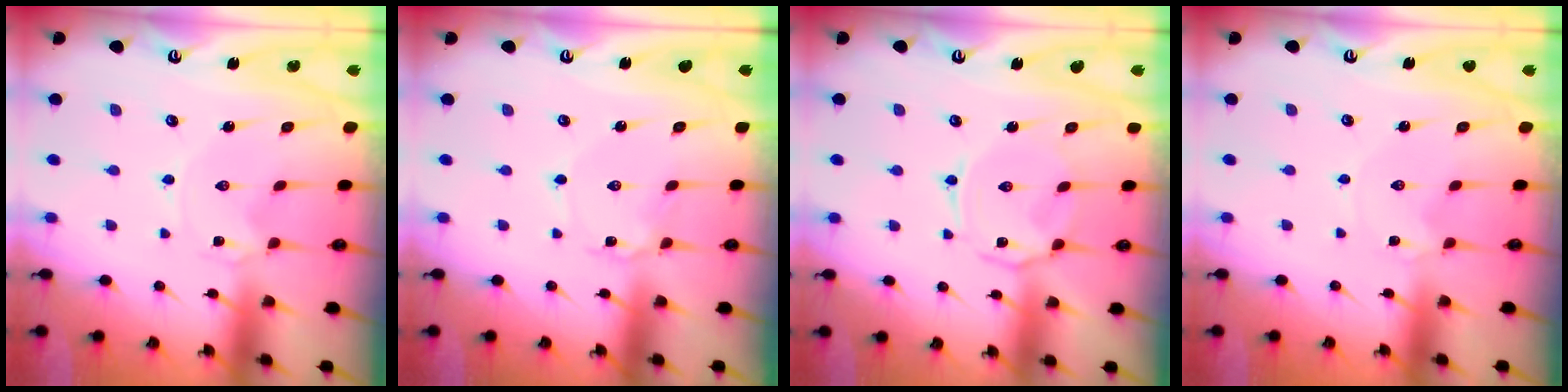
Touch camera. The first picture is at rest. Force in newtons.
{"total": 1.7, "press": 1.7, "slide": 0.2}
{"total": 4.5, "press": 4.4, "slide": 0.6}
{"total": 0.0}